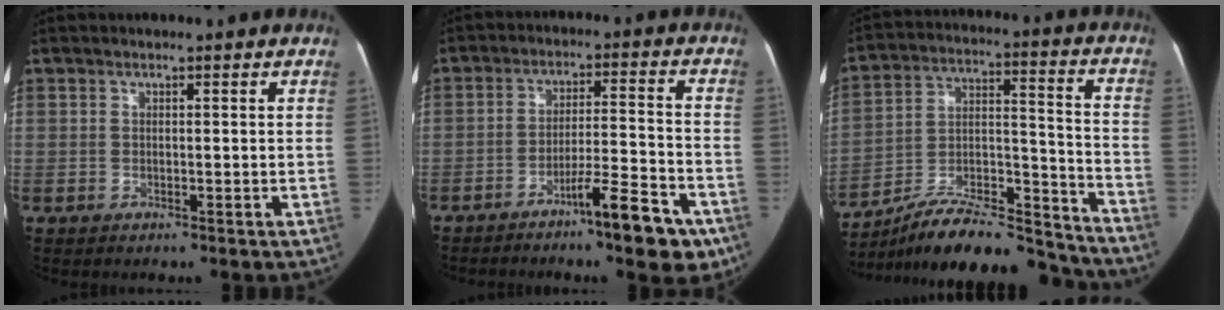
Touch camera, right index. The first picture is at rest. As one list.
[{"total": 10.7, "force": [-6.9, 1.2, 8.1], "torque": [-0.115, 0.008, -0.107]}, {"total": 22.6, "force": [-20.8, 4.2, 8.0], "torque": [-0.126, 0.029, -0.328]}]